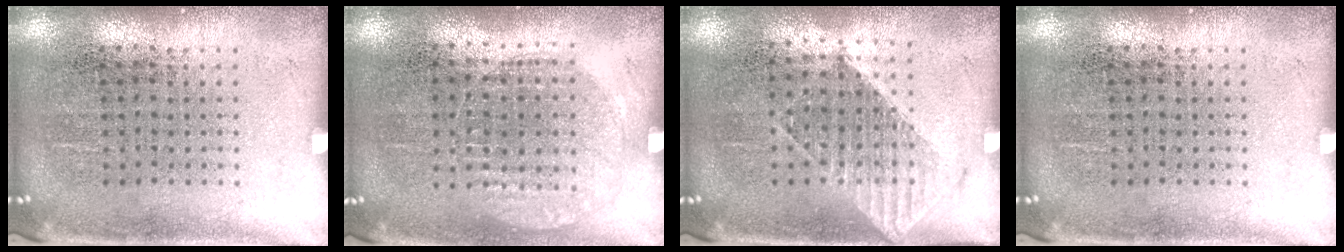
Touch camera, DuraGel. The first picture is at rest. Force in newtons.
{"total": 0.9, "press": 0.8, "slide": 0.3}
{"total": 1.1, "press": 1.0, "slide": 0.3}
{"total": 0.0}